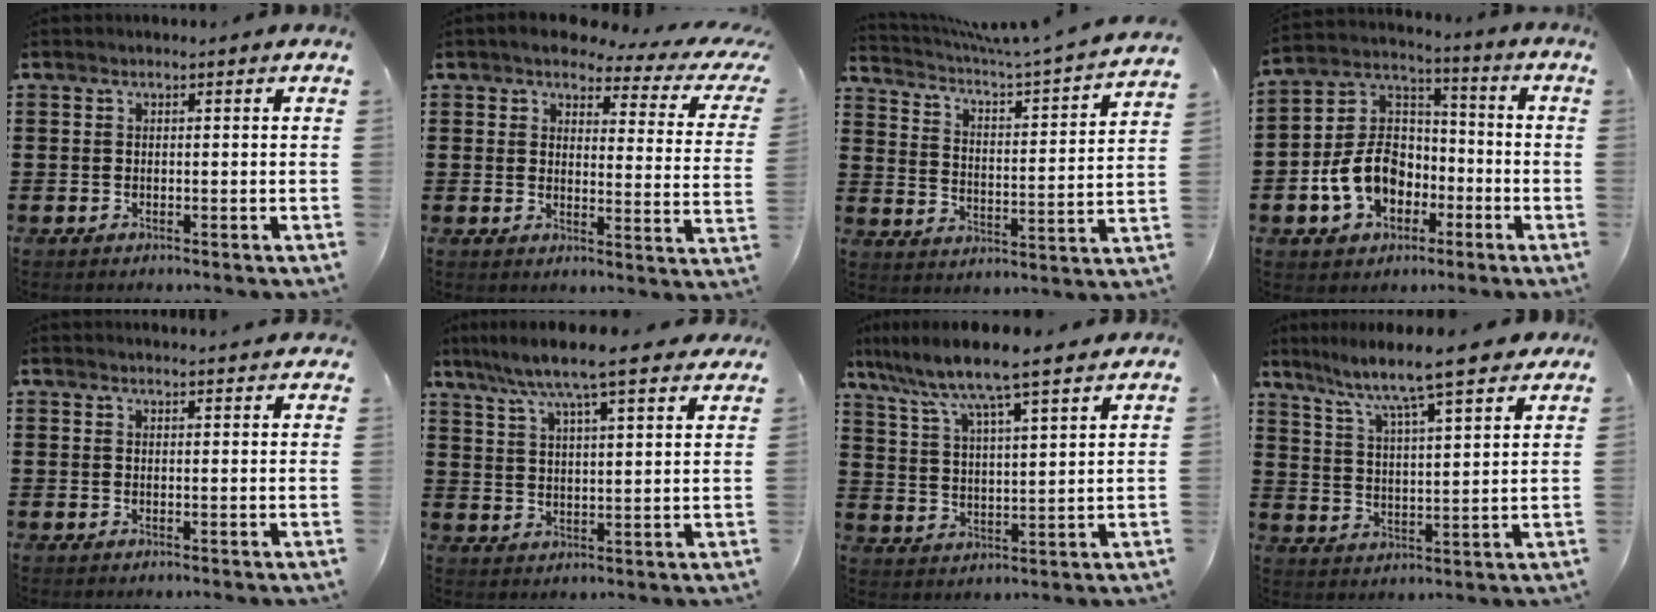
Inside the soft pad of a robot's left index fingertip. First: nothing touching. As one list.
[{"total": 4.5, "force": [3.7, 1.0, 2.3], "torque": [-0.057, -0.020, 0.058]}, {"total": 3.7, "force": [3.1, -0.3, 2.1], "torque": [-0.058, -0.040, 0.040]}, {"total": 10.1, "force": [-3.9, 7.7, 5.2], "torque": [-0.139, 0.022, -0.076]}, {"total": 1.7, "force": [1.7, -0.1, 0.2], "torque": [-0.008, 0.001, 0.033]}, {"total": 7.3, "force": [6.2, 0.1, 3.7], "torque": [-0.096, -0.026, 0.105]}, {"total": 6.4, "force": [5.8, -0.4, 2.6], "torque": [-0.078, -0.039, 0.092]}, {"total": 6.9, "force": [6.1, 0.2, 3.2], "torque": [-0.090, -0.039, 0.098]}]